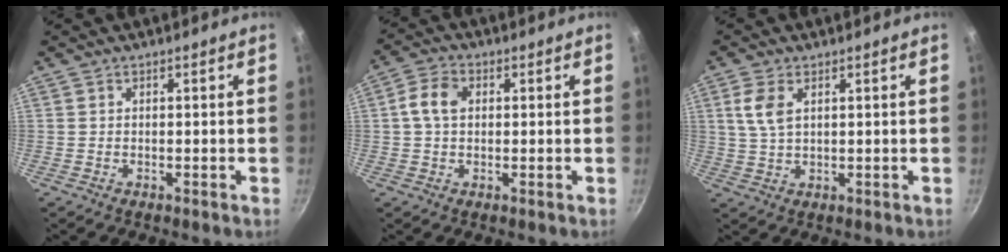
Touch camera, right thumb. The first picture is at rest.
{"total": 5.5, "force": [0.8, 3.7, 3.9], "torque": [-0.075, 0.015, 0.006]}
{"total": 3.3, "force": [1.4, 1.3, 2.6], "torque": [-0.052, -0.010, 0.031]}